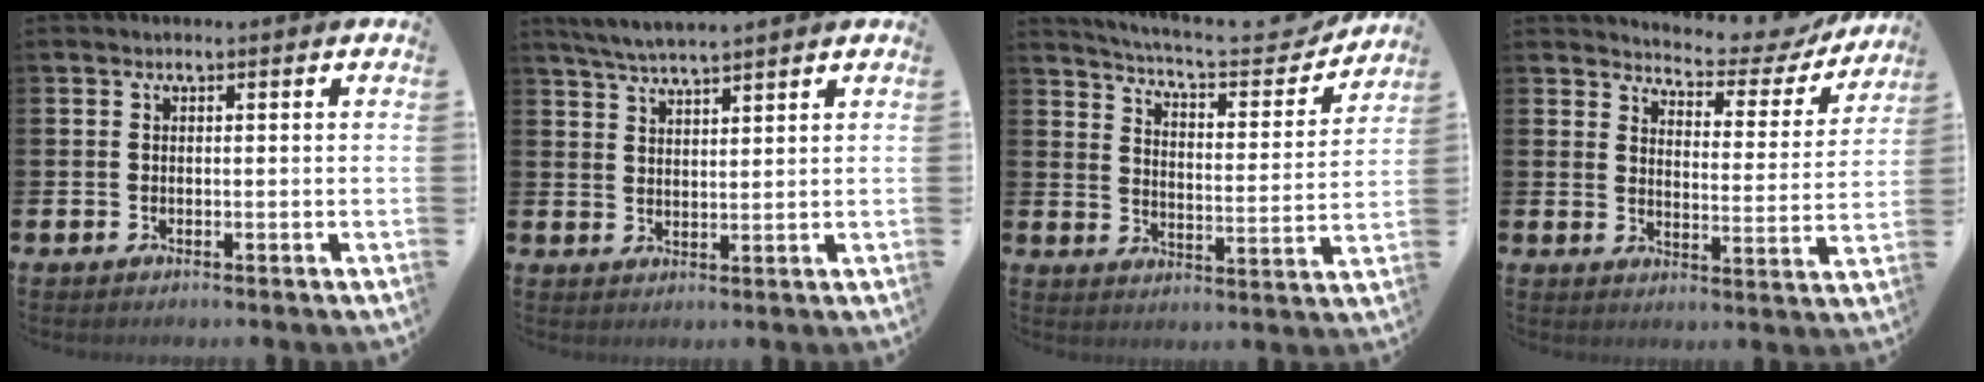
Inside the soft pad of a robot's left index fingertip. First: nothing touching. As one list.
[{"total": 4.4, "force": [4.2, 0.0, 1.3], "torque": [-0.044, -0.011, 0.078]}, {"total": 6.8, "force": [6.4, 0.7, 1.9], "torque": [-0.060, -0.052, 0.106]}, {"total": 5.2, "force": [4.9, 1.2, 0.9], "torque": [-0.033, -0.045, 0.079]}]